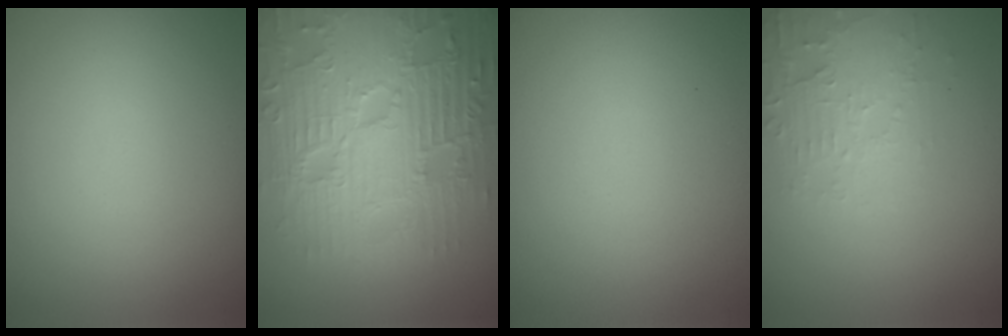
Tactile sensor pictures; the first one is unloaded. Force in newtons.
{"total": 9.4, "press": 6.8, "slide": 6.4}
{"total": 0.0}
{"total": 2.8, "press": 2.7, "slide": 0.6}